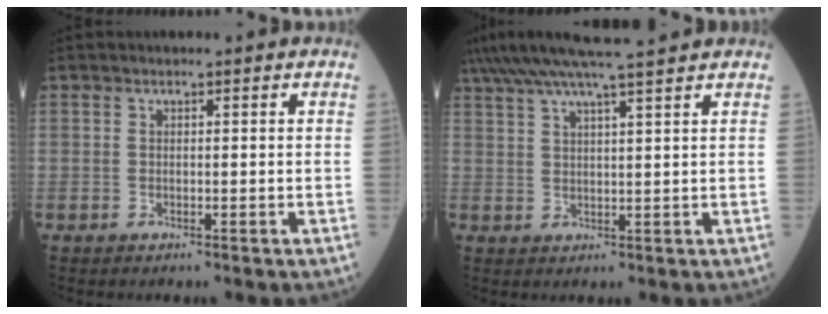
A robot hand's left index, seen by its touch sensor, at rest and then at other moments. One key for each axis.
{"total": 11.4, "fx": 9.4, "fy": -0.6, "fz": 6.4, "tx": -0.111, "ty": 0.033, "tz": 0.140}